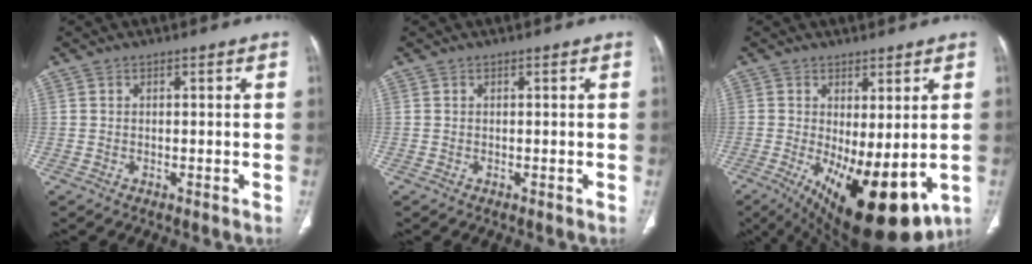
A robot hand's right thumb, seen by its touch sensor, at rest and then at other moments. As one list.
[{"total": 0.0}, {"total": 17.0, "force": [-4.0, 6.8, 15.0], "torque": [-0.219, -0.027, -0.035]}]